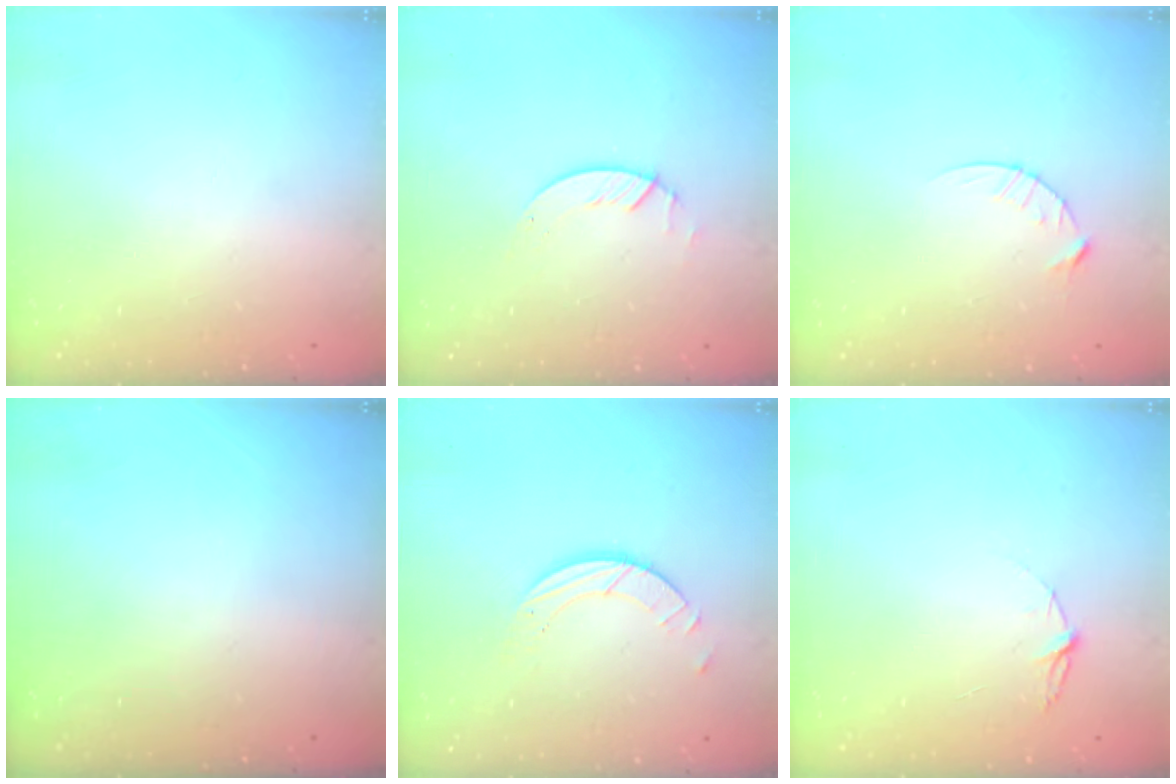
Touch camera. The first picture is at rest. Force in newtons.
{"total": 1.3, "press": 1.2, "slide": 0.1}
{"total": 4.1, "press": 4.1, "slide": 0.5}
{"total": 0.0}
{"total": 4.2, "press": 4.2, "slide": 0.3}
{"total": 4.0, "press": 4.0, "slide": 0.5}